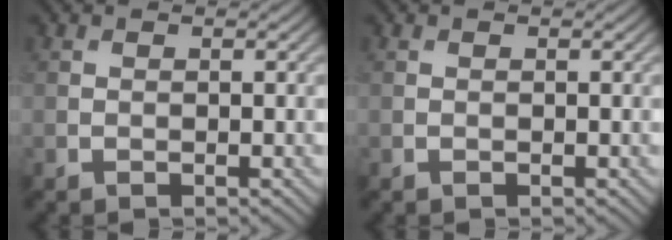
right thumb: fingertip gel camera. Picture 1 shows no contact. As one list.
[{"total": 0.0}]